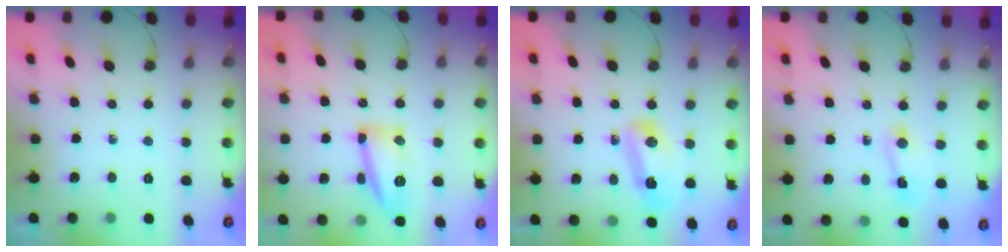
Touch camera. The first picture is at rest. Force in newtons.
{"total": 13.9, "press": 13.9, "slide": 1.1}
{"total": 8.1, "press": 8.1, "slide": 0.5}
{"total": 2.5, "press": 2.5, "slide": 0.3}